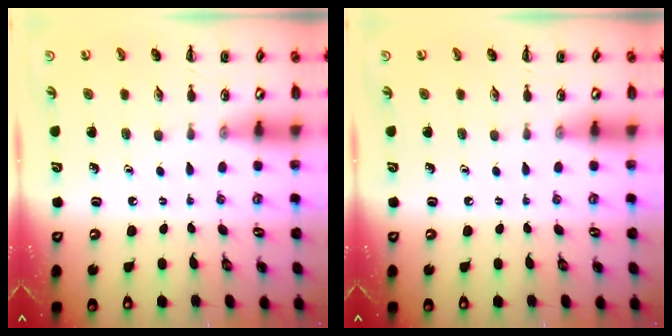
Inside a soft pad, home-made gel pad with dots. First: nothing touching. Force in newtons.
{"total": 0.0}